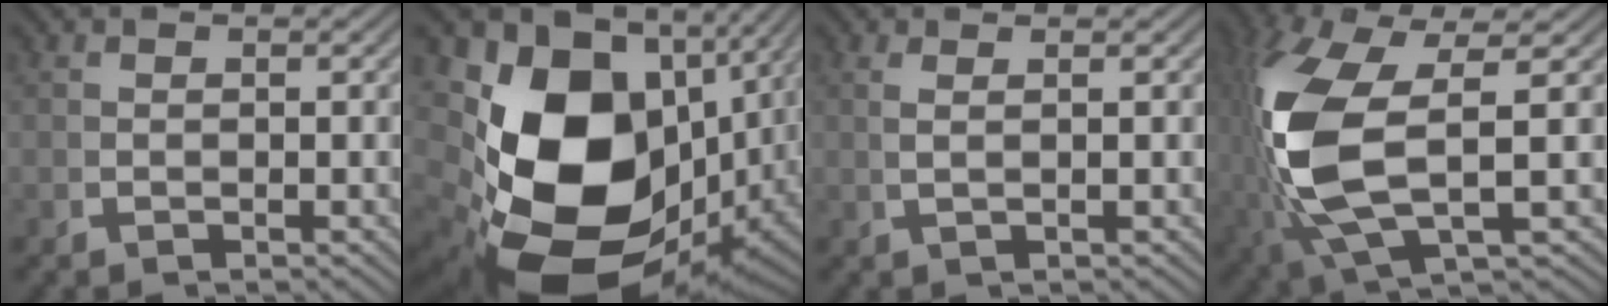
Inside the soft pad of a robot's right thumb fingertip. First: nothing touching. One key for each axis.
{"total": 23.8, "fx": -3.1, "fy": 15.8, "fz": 17.5, "tx": -0.336, "ty": -0.084, "tz": -0.003}
{"total": 1.3, "fx": 0.8, "fy": -0.5, "fz": 1.0, "tx": -0.020, "ty": 0.004, "tz": 0.018}
{"total": 12.8, "fx": -0.5, "fy": 6.4, "fz": 11.1, "tx": -0.268, "ty": -0.029, "tz": 0.019}